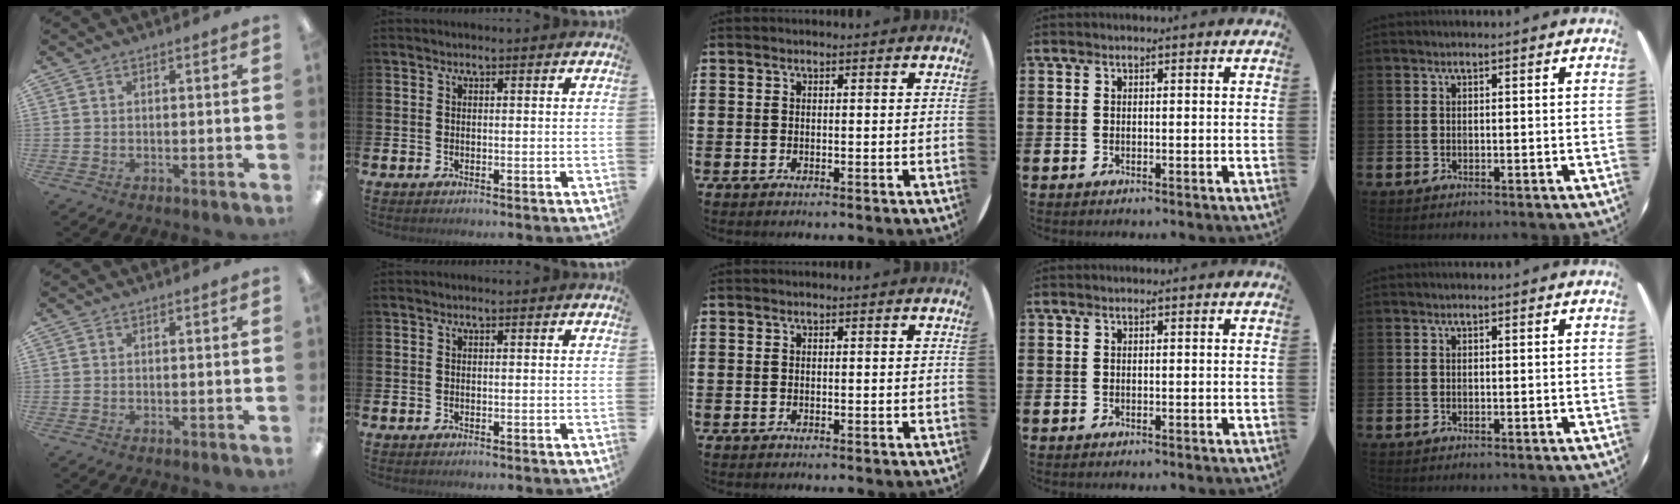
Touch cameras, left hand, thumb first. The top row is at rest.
{}